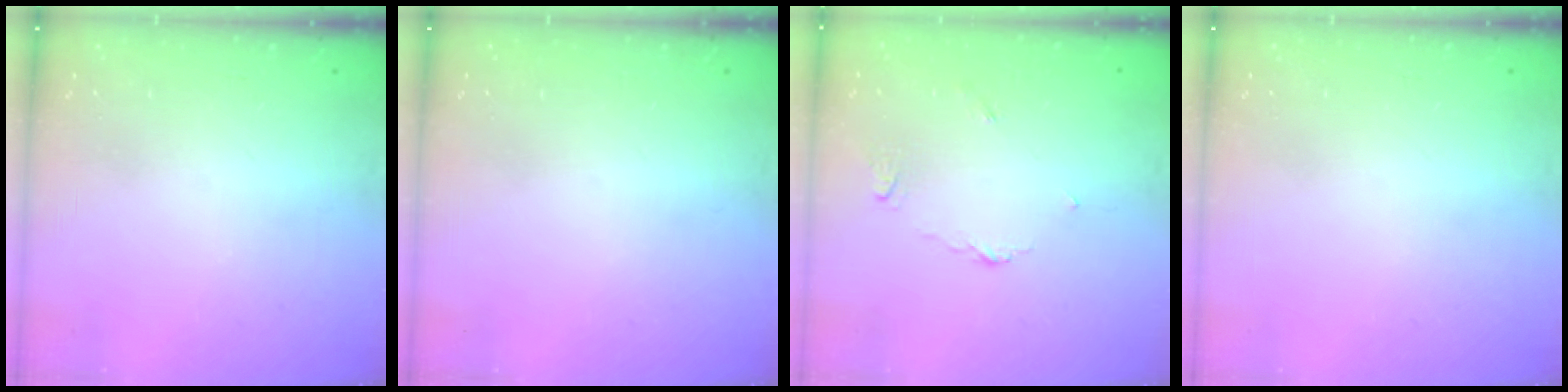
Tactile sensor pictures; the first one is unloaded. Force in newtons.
{"total": 0.0}
{"total": 2.9, "press": 2.9, "slide": 0.3}
{"total": 0.0}